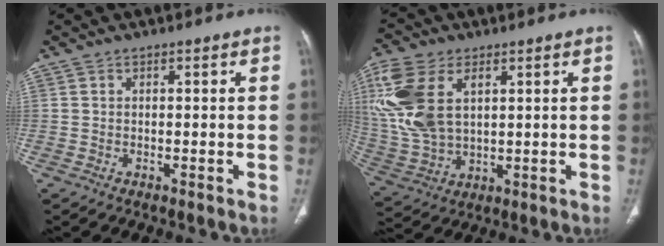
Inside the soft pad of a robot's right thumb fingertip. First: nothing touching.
{"total": 16.4, "force": [4.8, 9.9, 12.1], "torque": [-0.274, -0.005, 0.103]}